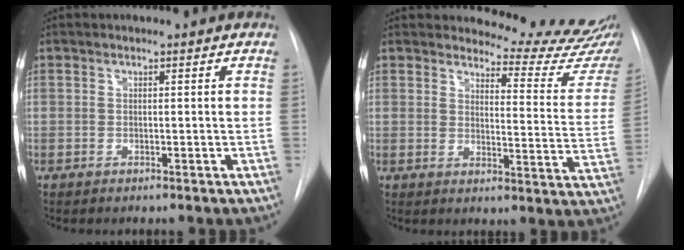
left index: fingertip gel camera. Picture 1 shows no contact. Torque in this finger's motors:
{"motor_torque": [0.91, -1.23, 0.04, -0.03]}